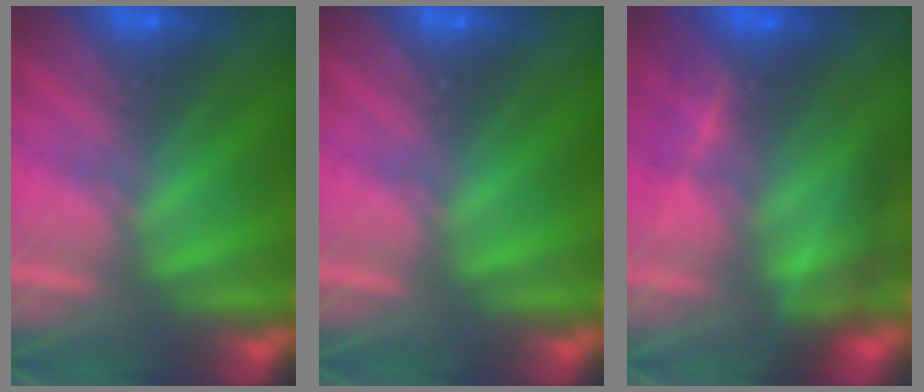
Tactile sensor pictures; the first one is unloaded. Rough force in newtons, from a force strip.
{"total": 0.0}
{"total": 11.1}